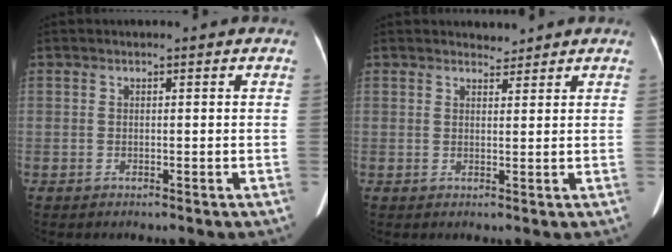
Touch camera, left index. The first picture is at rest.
{"total": 1.5, "force": [1.4, 0.4, -0.2], "torque": [-0.001, -0.002, 0.022]}